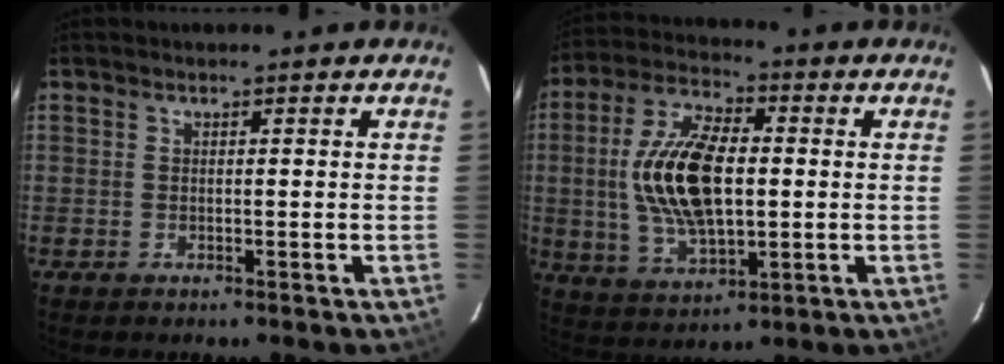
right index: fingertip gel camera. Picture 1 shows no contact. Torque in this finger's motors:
{"motor_torque": [0.73, 0.05, 0.97, 0.21]}